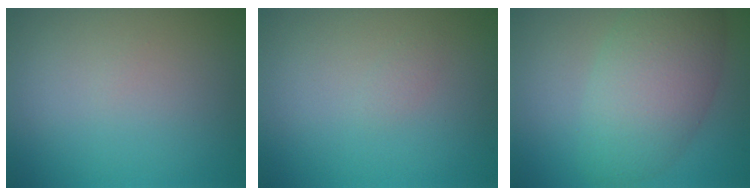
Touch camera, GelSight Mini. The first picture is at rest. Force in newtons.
{"total": 0.5, "press": 0.5, "slide": 0.0}
{"total": 5.4, "press": 5.4, "slide": 0.5}